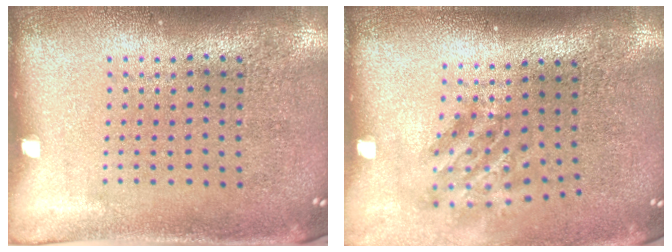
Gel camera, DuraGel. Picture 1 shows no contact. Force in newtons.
{"total": 1.9, "press": 1.2, "slide": 1.4}